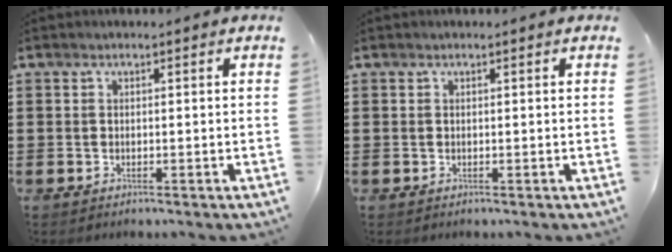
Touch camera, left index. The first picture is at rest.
{"total": 0.0}